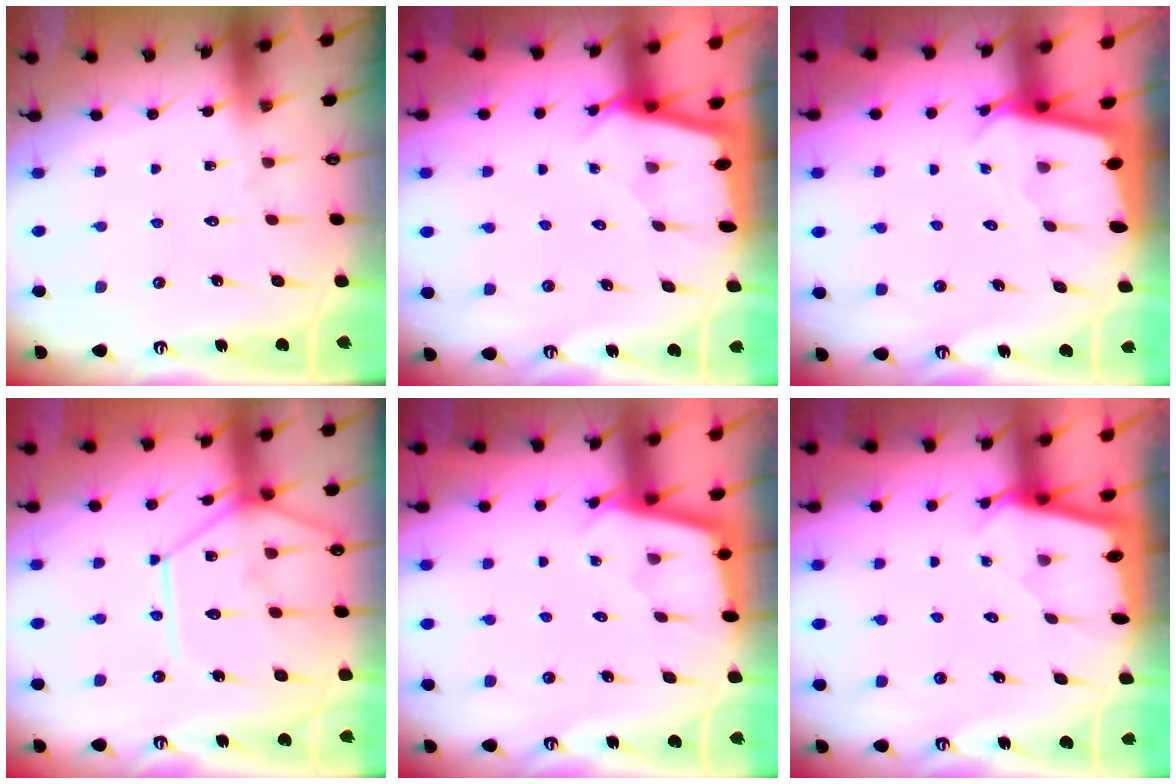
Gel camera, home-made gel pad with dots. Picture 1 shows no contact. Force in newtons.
{"total": 2.2, "press": 2.2, "slide": 0.3}
{"total": 2.3, "press": 2.3, "slide": 0.1}
{"total": 14.7, "press": 14.7, "slide": 1.5}
{"total": 2.4, "press": 2.4, "slide": 0.2}
{"total": 1.7, "press": 1.7, "slide": 0.2}